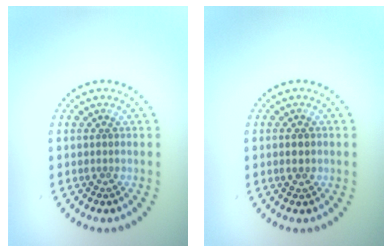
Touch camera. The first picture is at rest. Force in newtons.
{"total": 1.9, "press": 1.9, "slide": 0.2}